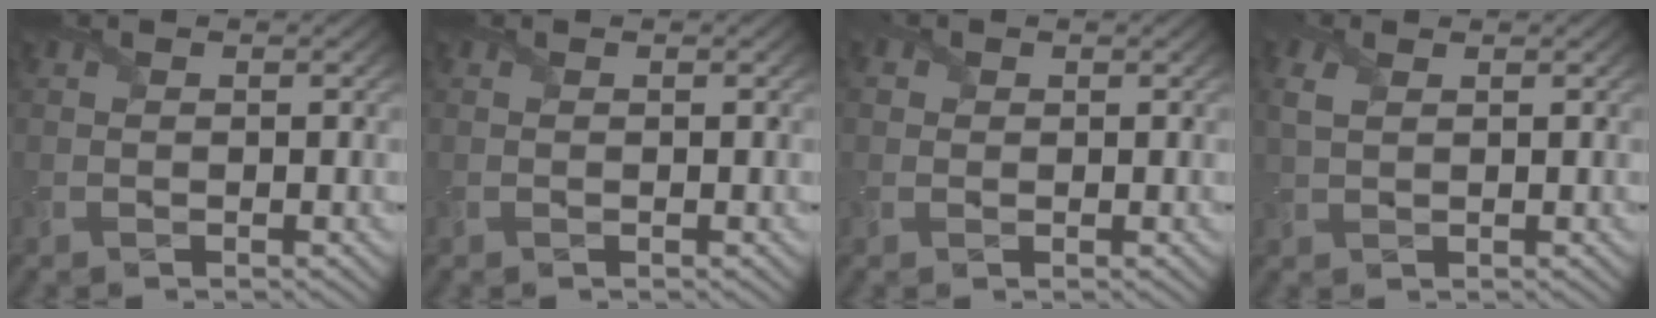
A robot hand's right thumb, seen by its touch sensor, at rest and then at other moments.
{"total": 0.0}
{"total": 1.5, "force": [0.3, 1.4, 0.4], "torque": [-0.017, 0.001, 0.005]}
{"total": 2.3, "force": [0.9, 1.3, 1.7], "torque": [-0.049, 0.006, 0.016]}